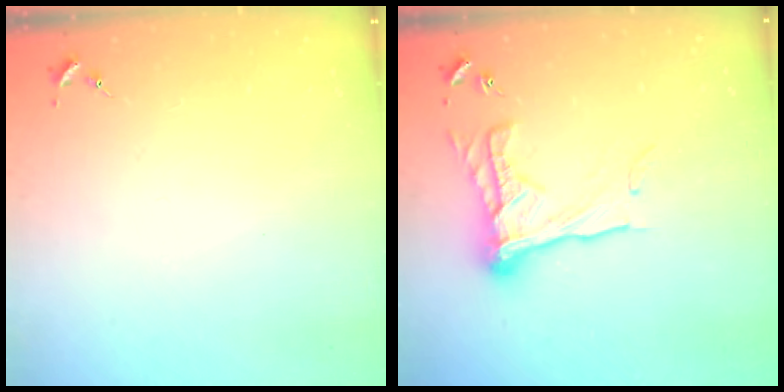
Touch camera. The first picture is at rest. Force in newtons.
{"total": 16.8, "press": 16.8, "slide": 1.0}